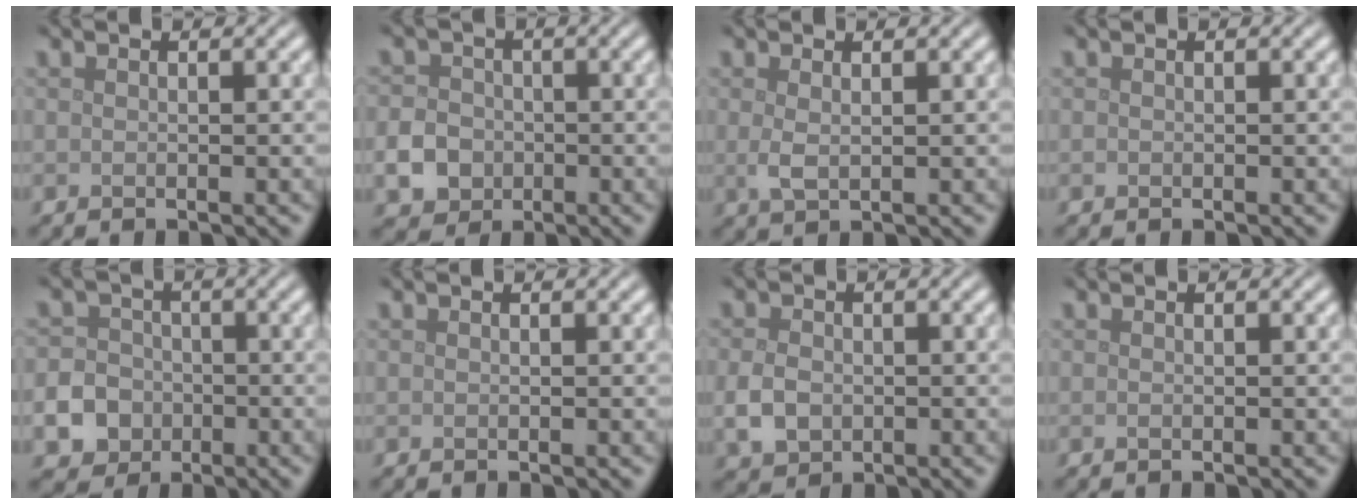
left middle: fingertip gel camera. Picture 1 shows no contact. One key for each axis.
{"total": 3.8, "fx": -1.2, "fy": 3.2, "fz": 1.5, "tx": -0.030, "ty": 0.000, "tz": -0.030}
{"total": 1.5, "fx": 0.3, "fy": 0.6, "fz": 1.3, "tx": -0.031, "ty": -0.002, "tz": 0.008}
{"total": 0.0}
{"total": 9.5, "fx": -4.1, "fy": 8.3, "fz": 2.3, "tx": -0.054, "ty": -0.032, "tz": -0.099}
{"total": 0.0}
{"total": 3.0, "fx": -0.5, "fy": 2.3, "fz": 1.8, "tx": -0.040, "ty": -0.004, "tz": -0.011}
{"total": 0.0}